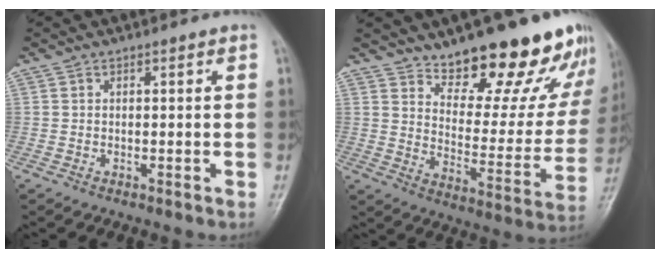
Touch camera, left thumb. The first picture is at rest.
{"total": 21.6, "force": [17.3, 7.8, 10.4], "torque": [-0.088, -0.118, 0.237]}